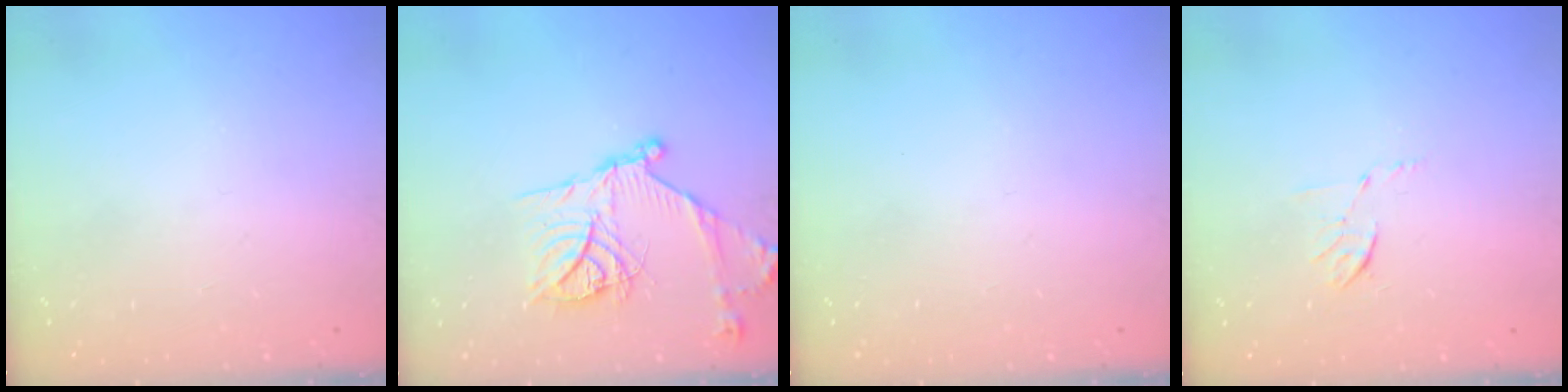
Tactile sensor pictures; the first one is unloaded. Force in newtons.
{"total": 18.9, "press": 18.8, "slide": 1.9}
{"total": 0.0}
{"total": 5.7, "press": 5.5, "slide": 1.5}